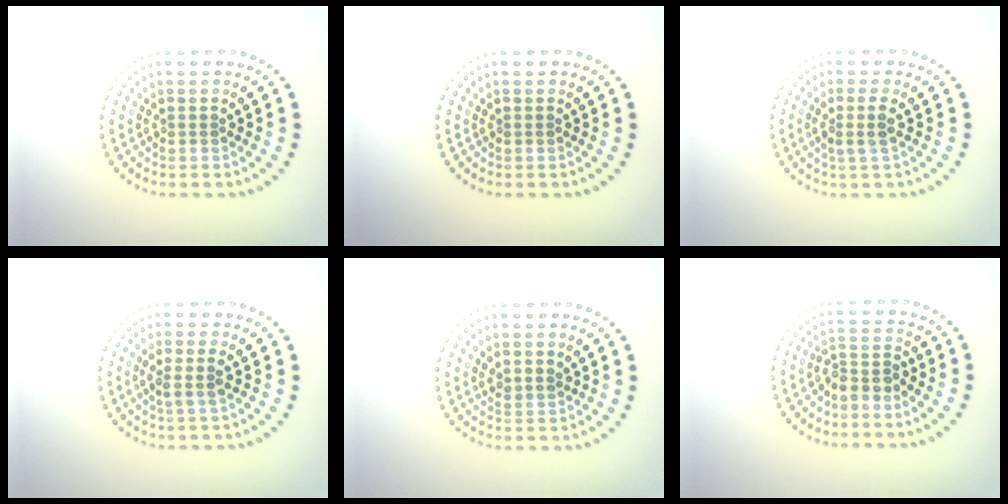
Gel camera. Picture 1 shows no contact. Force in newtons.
{"total": 0.0}
{"total": 1.9, "press": 1.5, "slide": 1.1}
{"total": 1.9, "press": 1.5, "slide": 1.2}
{"total": 1.0, "press": 0.7, "slide": 0.7}
{"total": 2.3, "press": 1.8, "slide": 1.4}